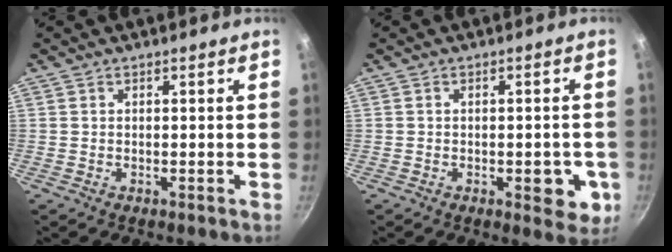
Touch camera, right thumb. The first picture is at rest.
{"total": 6.4, "force": [-1.7, 3.1, 5.3], "torque": [-0.041, 0.005, -0.020]}